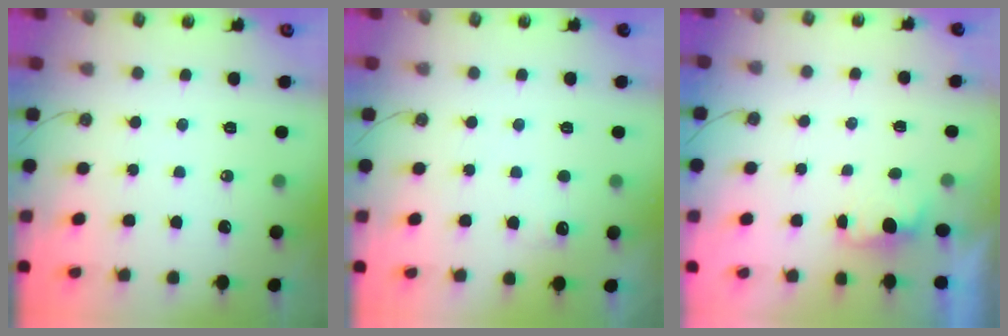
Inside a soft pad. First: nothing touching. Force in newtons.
{"total": 2.5, "press": 2.3, "slide": 0.9}
{"total": 0.8, "press": 0.2, "slide": 0.7}